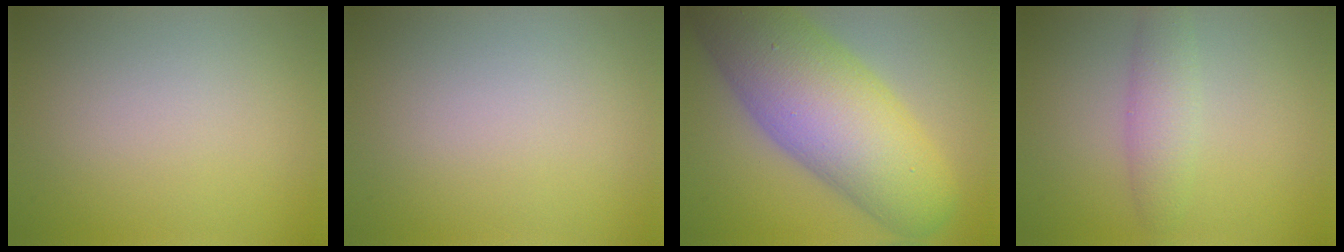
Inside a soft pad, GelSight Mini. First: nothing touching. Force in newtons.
{"total": 0.0}
{"total": 13.2, "press": 13.2, "slide": 0.4}
{"total": 2.7, "press": 2.7, "slide": 0.1}